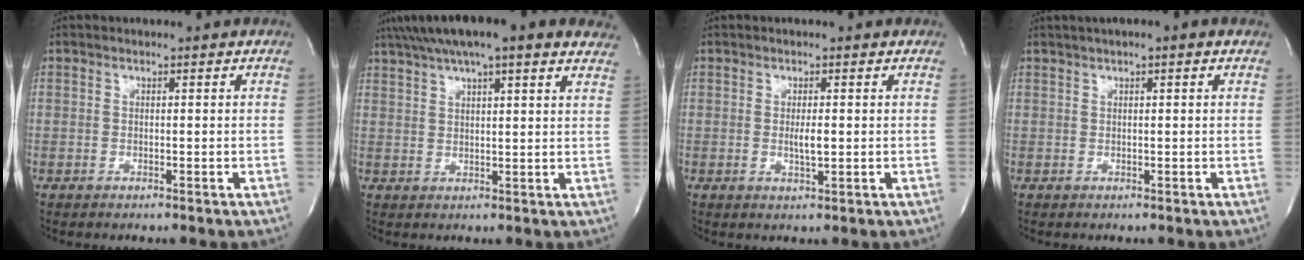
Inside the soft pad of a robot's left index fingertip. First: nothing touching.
{"total": 18.1, "force": [14.0, 3.1, 11.1], "torque": [-0.181, 0.057, 0.186]}
{"total": 2.1, "force": [0.1, 0.3, 2.1], "torque": [-0.041, -0.004, 0.003]}
{"total": 3.0, "force": [1.9, 0.2, 2.4], "torque": [-0.042, 0.021, 0.028]}